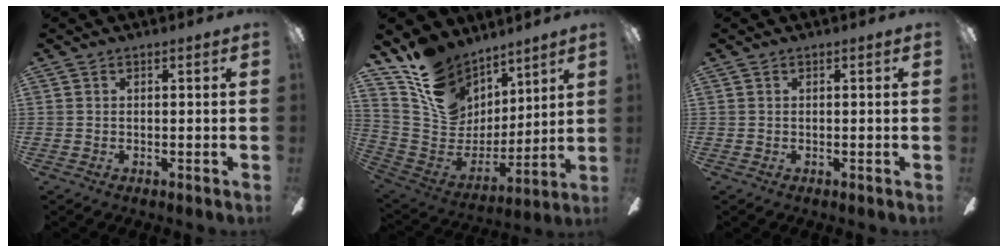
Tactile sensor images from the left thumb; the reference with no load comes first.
{"total": 16.4, "force": [10.6, 11.3, 5.4], "torque": [-0.113, -0.068, 0.207]}
{"total": 0.0}